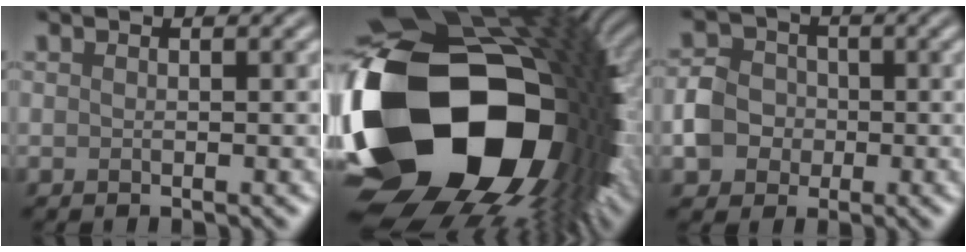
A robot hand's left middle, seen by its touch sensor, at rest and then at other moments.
{"total": 21.8, "force": [-4.2, 14.7, 15.6], "torque": [-0.322, -0.072, -0.038]}
{"total": 4.0, "force": [-0.9, 3.5, 1.7], "torque": [-0.029, 0.005, -0.021]}